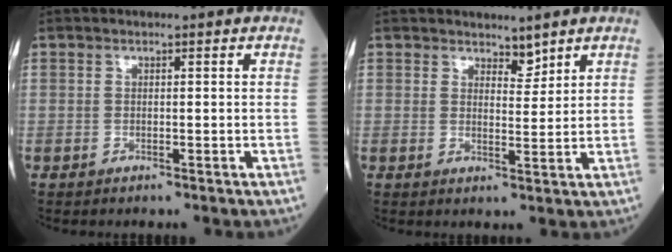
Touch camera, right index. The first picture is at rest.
{"total": 2.2, "force": [2.1, 0.6, 0.4], "torque": [-0.003, -0.003, 0.036]}